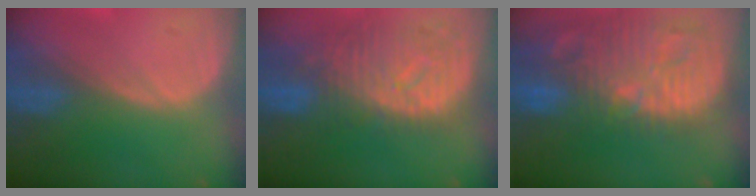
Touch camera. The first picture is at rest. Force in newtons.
{"total": 10.9, "press": 9.7, "slide": 4.8}
{"total": 14.5, "press": 12.6, "slide": 7.2}